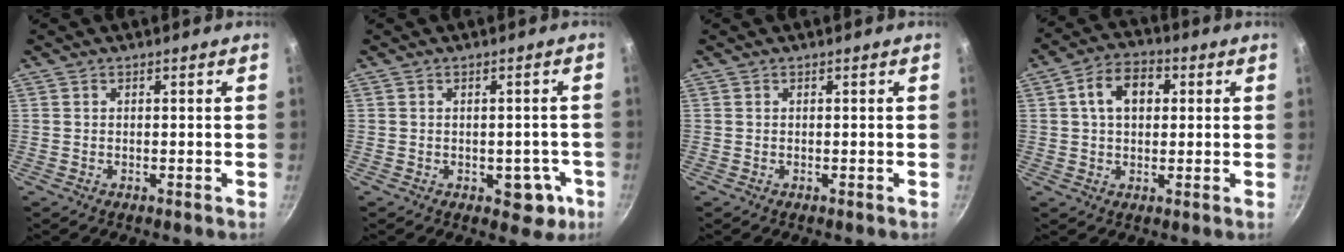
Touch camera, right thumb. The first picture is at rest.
{"total": 5.7, "force": [-2.0, 3.7, 3.9], "torque": [-0.015, 0.016, -0.015]}
{"total": 0.0}
{"total": 8.8, "force": [1.9, 6.0, 6.2], "torque": [-0.079, 0.015, 0.022]}